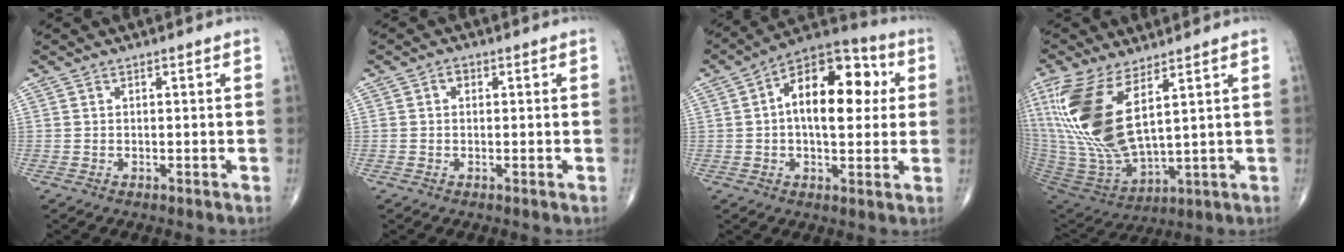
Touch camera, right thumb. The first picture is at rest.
{"total": 1.3, "force": [0.3, 1.1, 0.7], "torque": [-0.003, 0.003, 0.001]}
{"total": 16.6, "force": [2.7, 8.9, 13.7], "torque": [-0.184, 0.027, 0.033]}
{"total": 20.0, "force": [7.2, 8.0, 16.8], "torque": [-0.380, -0.043, 0.154]}